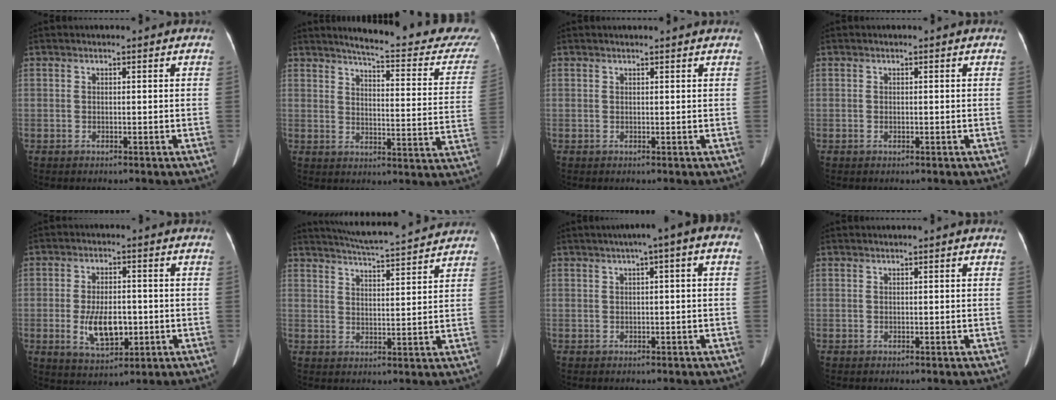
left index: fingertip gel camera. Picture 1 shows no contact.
{"total": 22.0, "force": [20.0, 2.0, 9.0], "torque": [-0.108, -0.083, 0.222]}
{"total": 2.3, "force": [2.2, 0.0, 0.7], "torque": [-0.011, 0.013, 0.025]}
{"total": 0.0}
{"total": 7.7, "force": [-1.6, 3.7, 6.5], "torque": [-0.127, -0.003, -0.018]}
{"total": 12.6, "force": [11.9, 0.5, 4.3], "torque": [-0.079, 0.018, 0.167]}
{"total": 5.2, "force": [1.5, 0.6, 4.9], "torque": [-0.066, 0.027, 0.015]}
{"total": 0.0}